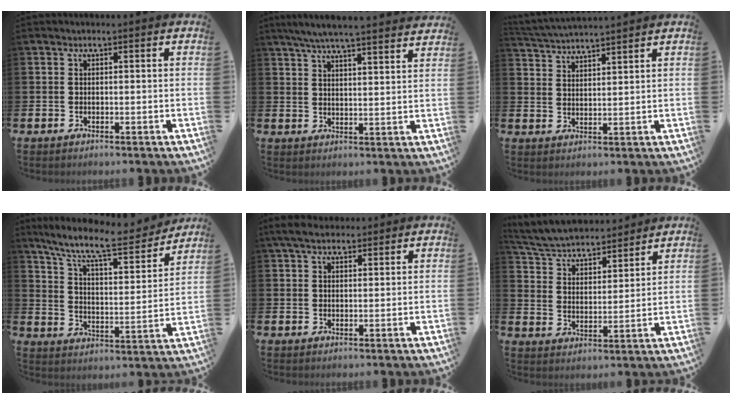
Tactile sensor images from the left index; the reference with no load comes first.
{"total": 6.3, "force": [6.0, 0.0, 1.9], "torque": [-0.051, -0.031, 0.105]}
{"total": 3.7, "force": [3.6, -0.3, 0.1], "torque": [-0.019, -0.020, 0.065]}
{"total": 10.4, "force": [9.0, 1.9, 4.9], "torque": [-0.125, -0.055, 0.151]}
{"total": 4.7, "force": [3.9, 1.8, 2.1], "torque": [-0.039, -0.008, 0.069]}
{"total": 5.8, "force": [5.6, 1.1, 1.0], "torque": [-0.049, -0.043, 0.096]}